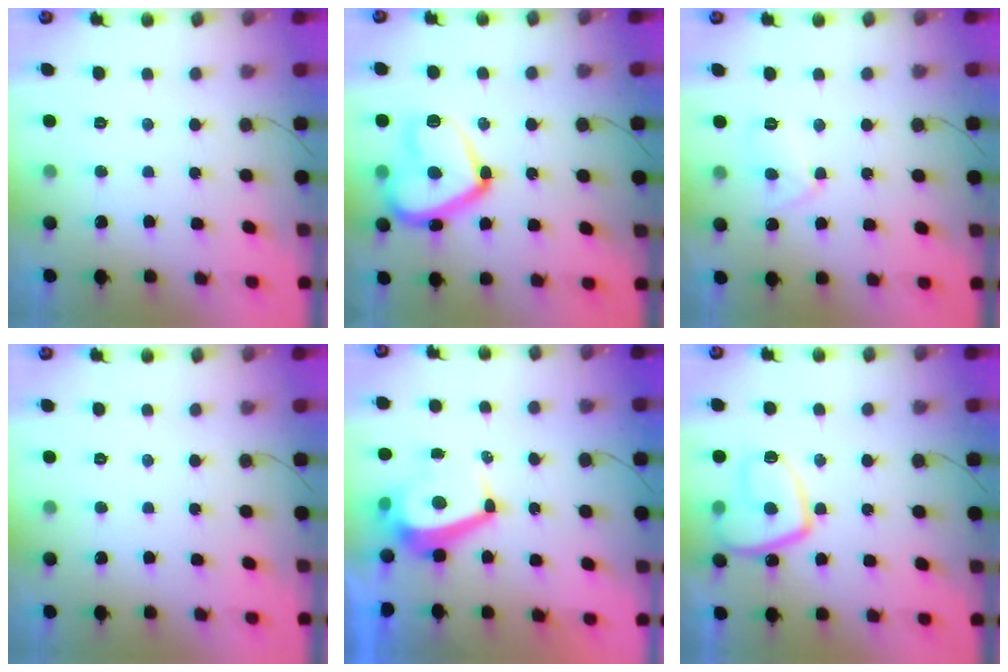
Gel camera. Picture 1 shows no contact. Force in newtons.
{"total": 18.4, "press": 18.3, "slide": 1.6}
{"total": 6.5, "press": 6.4, "slide": 0.6}
{"total": 0.0}
{"total": 6.8, "press": 6.8, "slide": 0.9}
{"total": 12.1, "press": 12.0, "slide": 1.1}